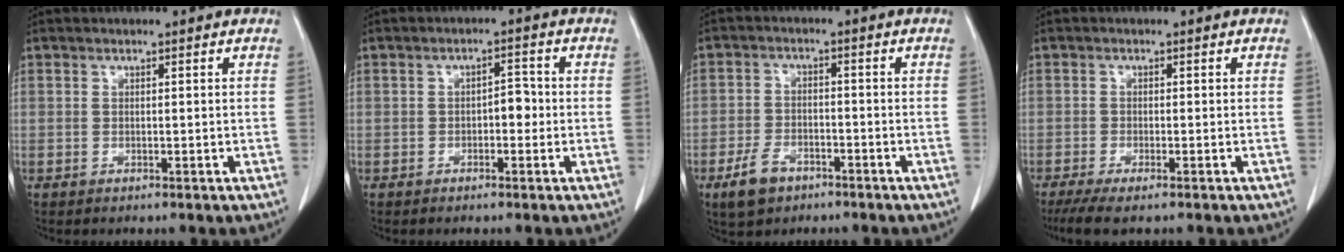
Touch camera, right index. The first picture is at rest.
{"total": 2.7, "force": [-0.5, 1.4, 2.3], "torque": [-0.026, 0.008, -0.009]}
{"total": 5.1, "force": [-3.3, 3.2, 2.3], "torque": [-0.048, 0.002, -0.052]}
{"total": 4.9, "force": [-3.6, 0.7, 3.2], "torque": [-0.056, -0.013, -0.059]}